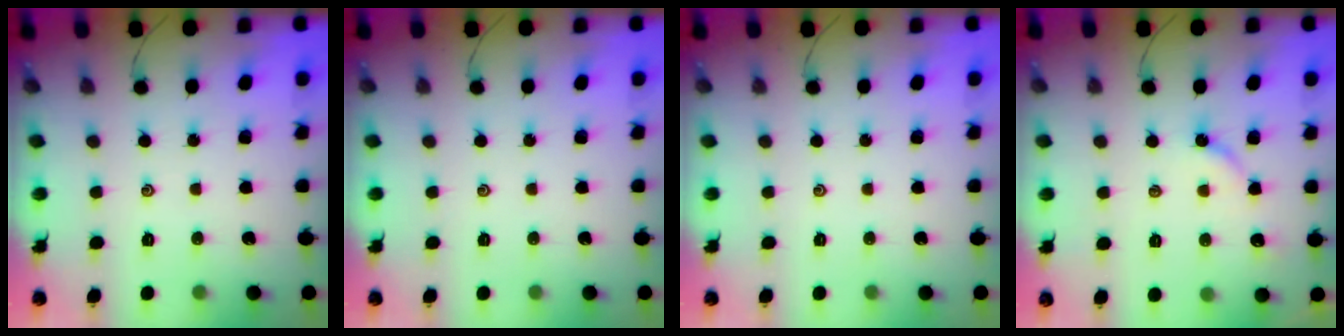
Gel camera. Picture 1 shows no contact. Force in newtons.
{"total": 0.0}
{"total": 0.0}
{"total": 5.1, "press": 5.1, "slide": 0.6}